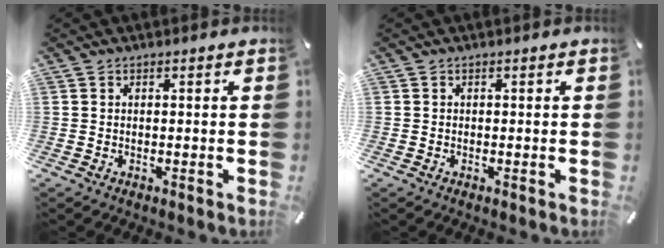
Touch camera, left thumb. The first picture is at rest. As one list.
[{"total": 0.0}]